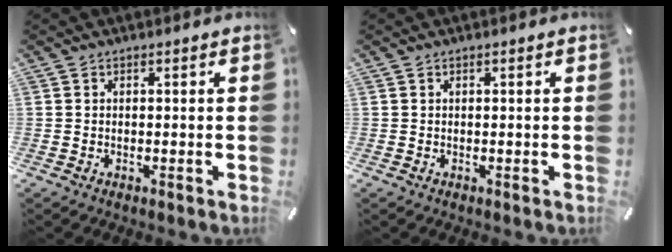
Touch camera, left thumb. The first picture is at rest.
{"total": 0.0}